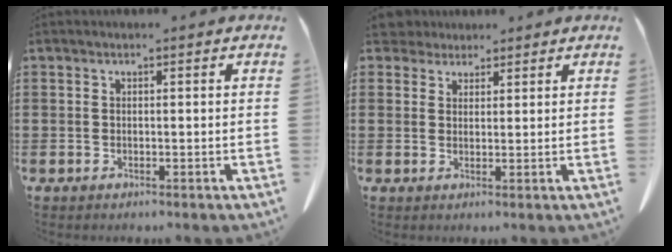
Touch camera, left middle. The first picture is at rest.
{"total": 3.1, "force": [2.8, 1.3, 0.3], "torque": [-0.009, -0.001, 0.054]}